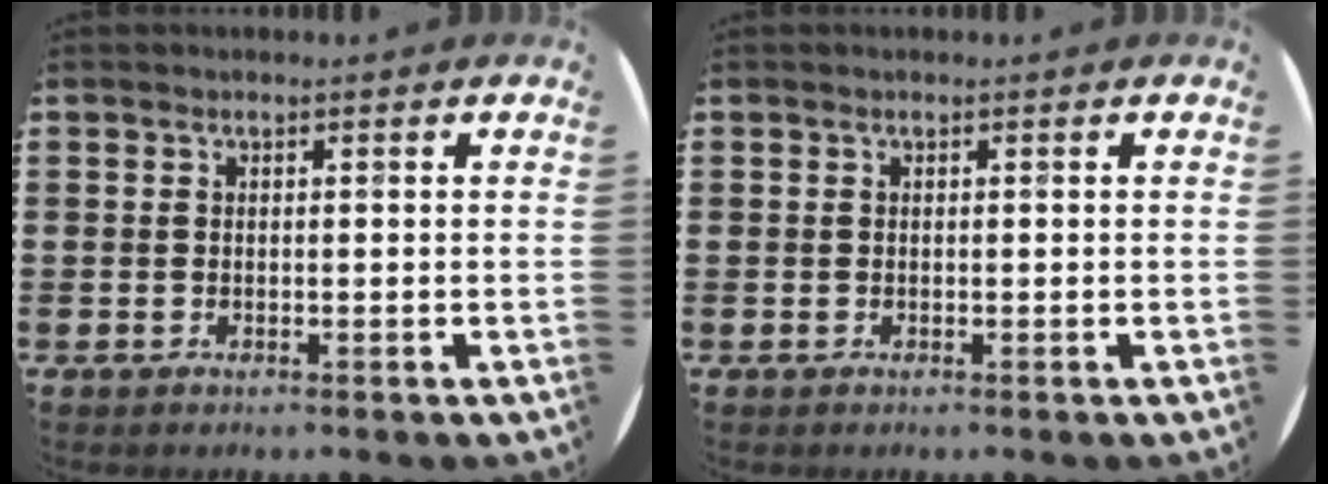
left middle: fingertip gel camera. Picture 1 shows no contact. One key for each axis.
{"total": 0.0}